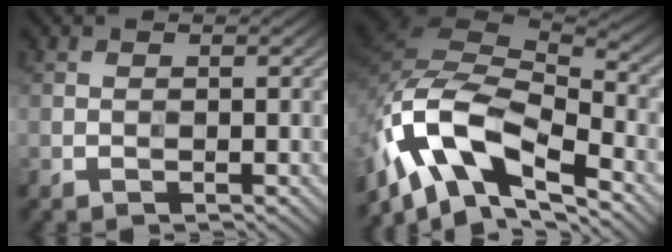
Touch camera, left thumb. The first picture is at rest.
{"total": 14.4, "force": [-8.2, 6.5, 9.9], "torque": [-0.223, -0.015, -0.161]}